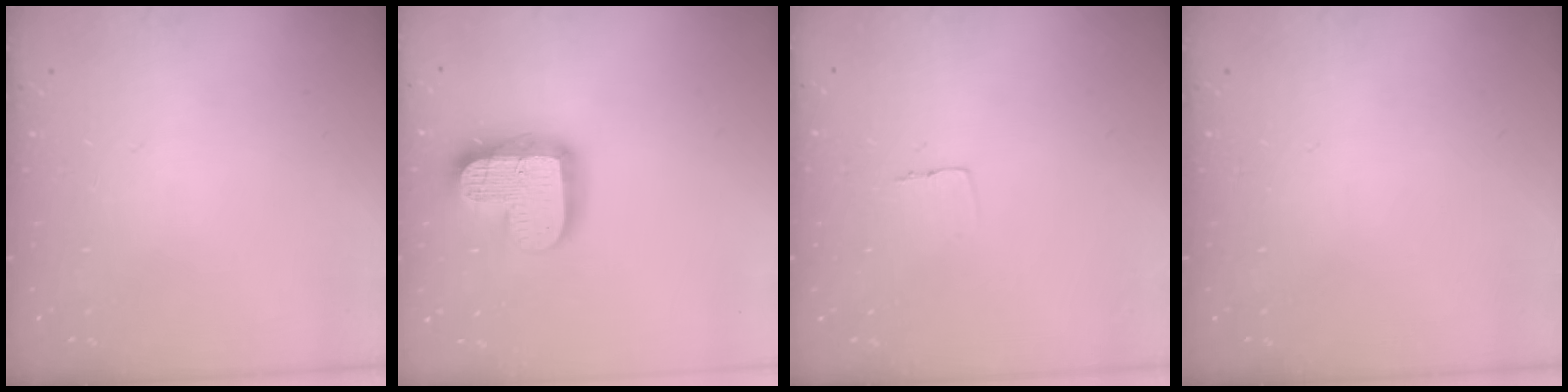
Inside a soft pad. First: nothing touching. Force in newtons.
{"total": 17.0, "press": 16.9, "slide": 1.4}
{"total": 3.1, "press": 3.1, "slide": 0.2}
{"total": 0.0}